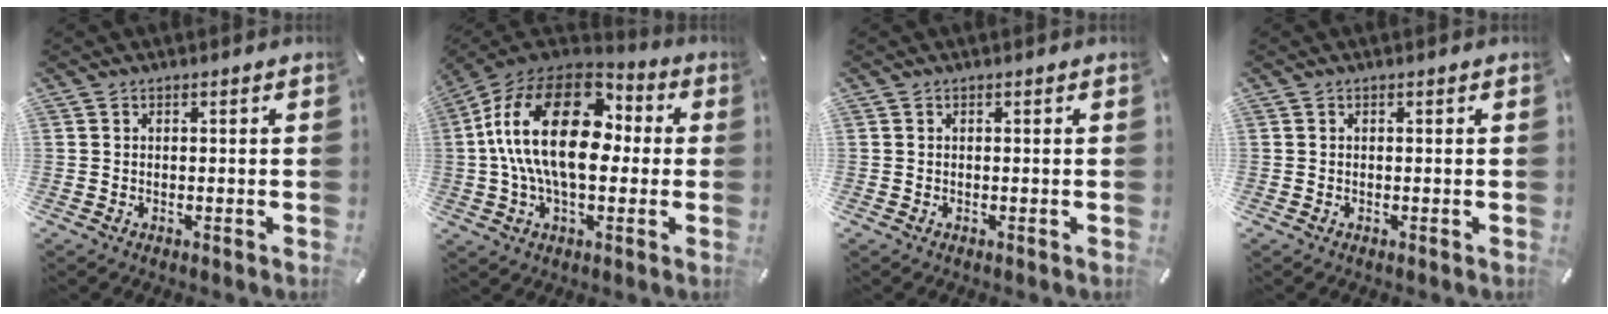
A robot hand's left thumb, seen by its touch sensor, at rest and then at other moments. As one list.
[{"total": 23.4, "force": [2.2, 13.7, 18.9], "torque": [-0.367, 0.008, 0.034]}, {"total": 0.0}, {"total": 0.0}]